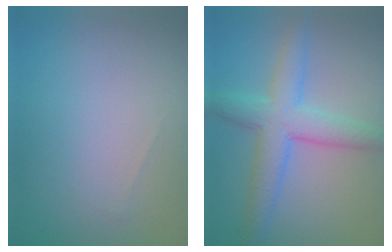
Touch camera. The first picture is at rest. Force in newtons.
{"total": 5.5, "press": 5.5, "slide": 0.0}